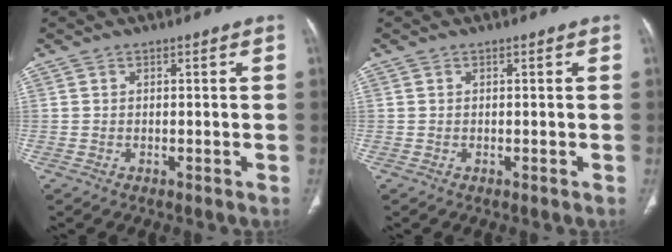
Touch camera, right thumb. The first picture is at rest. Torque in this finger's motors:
{"motor_torque": [0.70, 0.65, 0.15, -0.24, 0.01]}